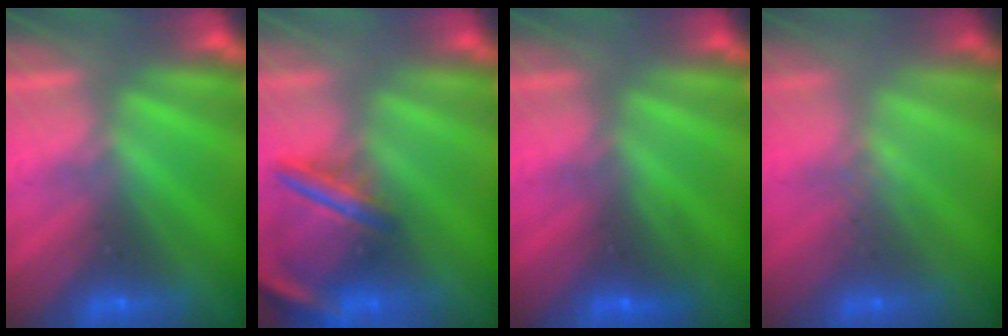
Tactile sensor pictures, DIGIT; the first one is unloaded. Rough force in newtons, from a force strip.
{"total": 9.4}
{"total": 2.5}
{"total": 2.6}